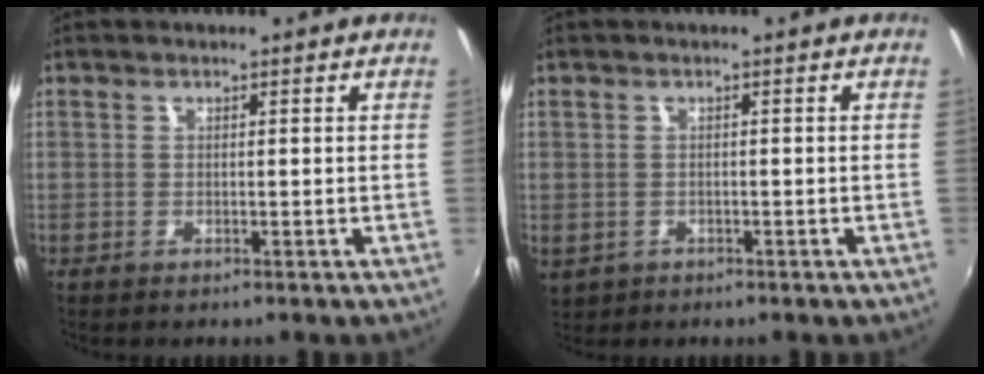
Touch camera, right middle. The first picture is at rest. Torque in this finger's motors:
{"motor_torque": [1.32, -0.82, 1.05, 0.21]}